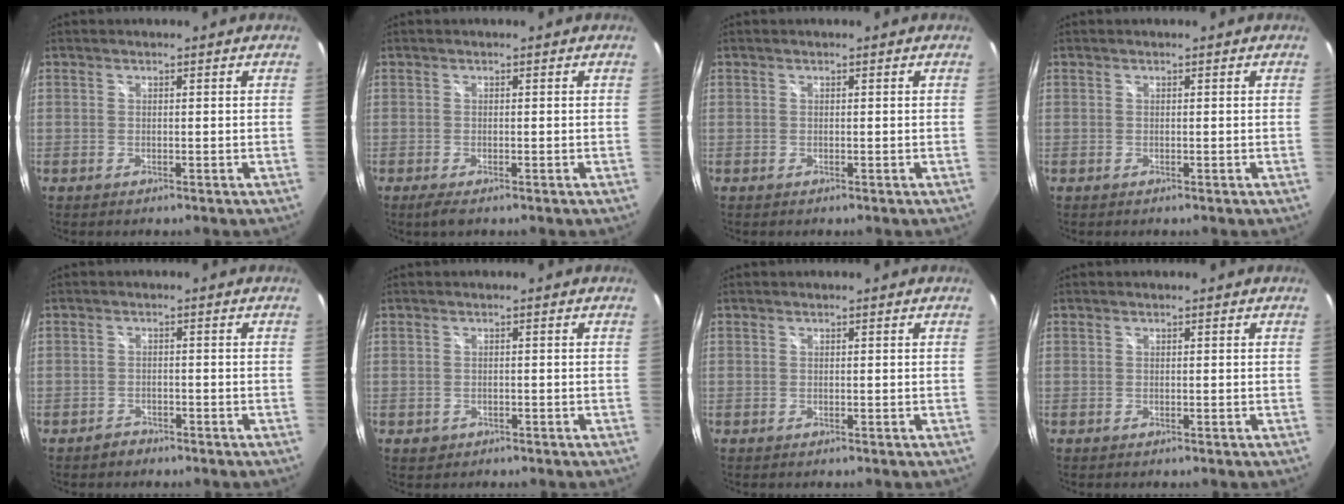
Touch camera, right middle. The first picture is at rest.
{"total": 2.0, "force": [-1.1, 0.2, 1.6], "torque": [-0.031, -0.009, -0.019]}
{"total": 0.0}
{"total": 0.0}
{"total": 1.3, "force": [-1.2, 0.3, 0.0], "torque": [-0.001, 0.000, -0.021]}
{"total": 1.0, "force": [-0.4, 0.8, 0.5], "torque": [-0.009, -0.006, -0.004]}
{"total": 0.0}
{"total": 0.0}